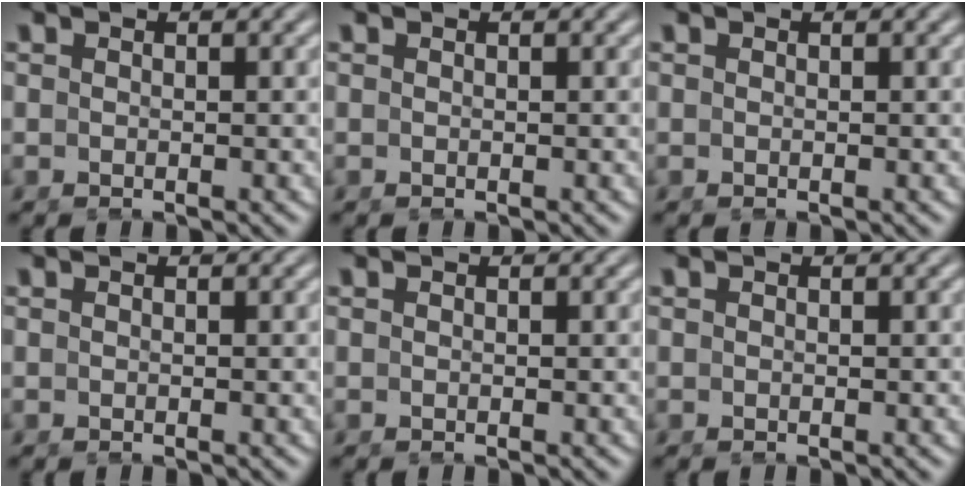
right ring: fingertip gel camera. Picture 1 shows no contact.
{"total": 0.0}
{"total": 0.0}
{"total": 0.0}
{"total": 0.0}
{"total": 0.0}